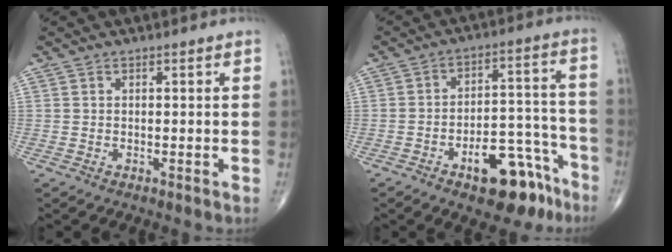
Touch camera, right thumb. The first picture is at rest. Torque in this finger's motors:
{"motor_torque": [1.74, 1.42, 1.13, -0.71, 0.24]}